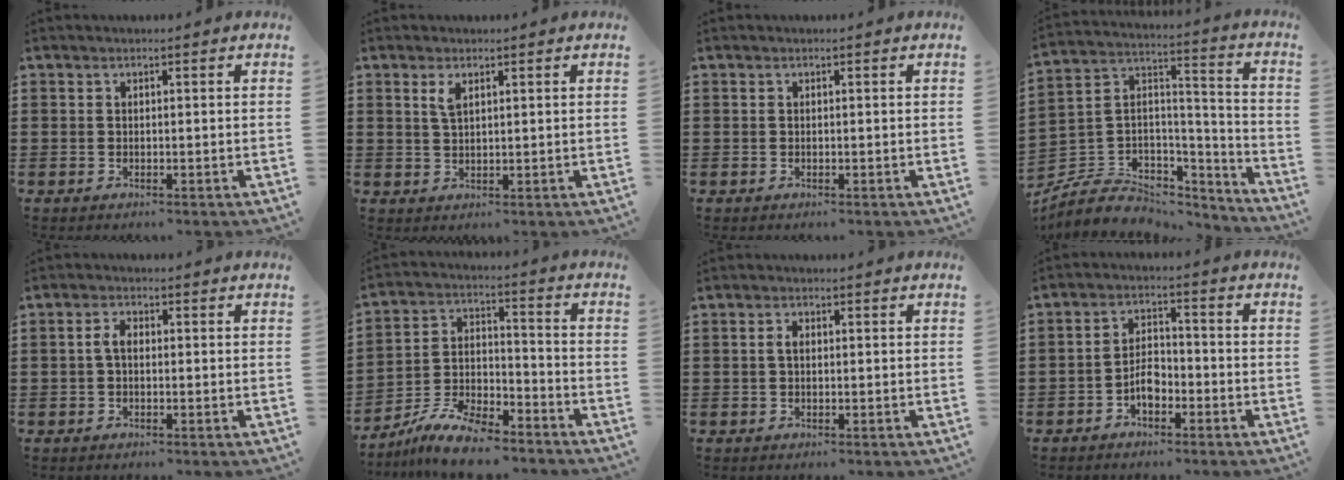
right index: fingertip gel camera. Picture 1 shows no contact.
{"total": 2.1, "force": [1.2, 0.7, 1.6], "torque": [-0.035, 0.003, 0.020]}
{"total": 0.0}
{"total": 5.6, "force": [-3.6, 4.2, 1.0], "torque": [-0.039, -0.008, -0.068]}
{"total": 2.2, "force": [-0.2, 1.0, 1.9], "torque": [-0.044, 0.000, -0.007]}
{"total": 9.0, "force": [-7.8, 2.0, 3.9], "torque": [-0.084, 0.019, -0.152]}
{"total": 1.3, "force": [0.1, 0.6, 1.2], "torque": [-0.023, 0.004, 0.000]}
{"total": 4.3, "force": [-2.2, 2.2, 2.9], "torque": [-0.067, 0.001, -0.045]}